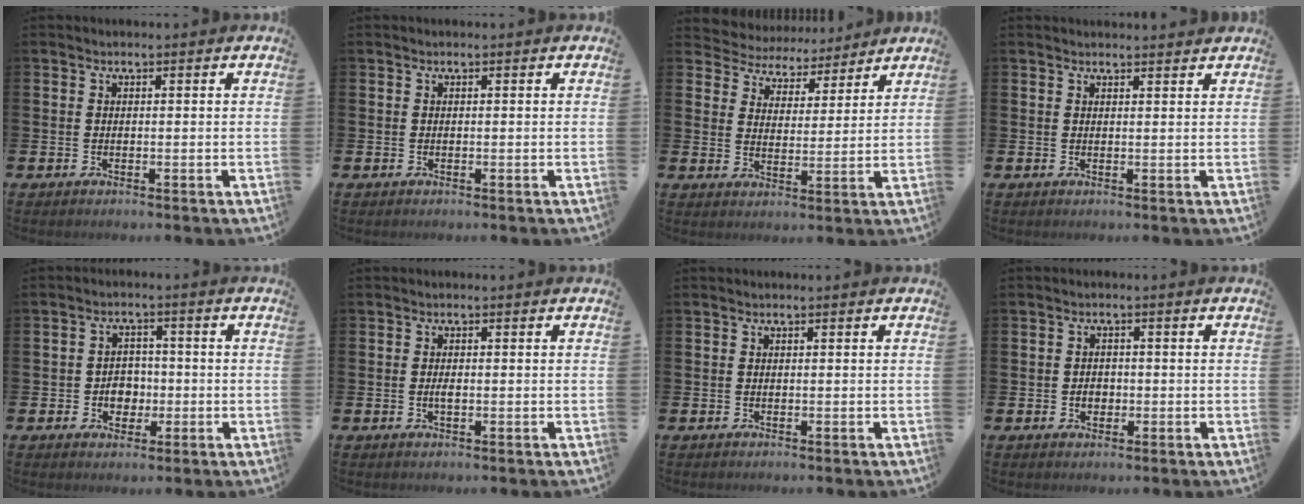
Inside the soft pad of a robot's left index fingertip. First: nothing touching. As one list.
[{"total": 0.0}, {"total": 5.0, "force": [4.5, 2.0, -0.6], "torque": [-0.018, -0.038, 0.078]}, {"total": 1.1, "force": [1.1, 0.0, 0.0], "torque": [0.008, -0.008, 0.019]}, {"total": 3.4, "force": [-0.8, 3.0, 1.5], "torque": [-0.025, 0.002, -0.022]}, {"total": 1.3, "force": [-0.2, 0.5, 1.2], "torque": [-0.018, 0.000, -0.005]}, {"total": 0.0}, {"total": 2.0, "force": [-0.4, 1.6, 1.1], "torque": [-0.010, 0.001, -0.012]}]